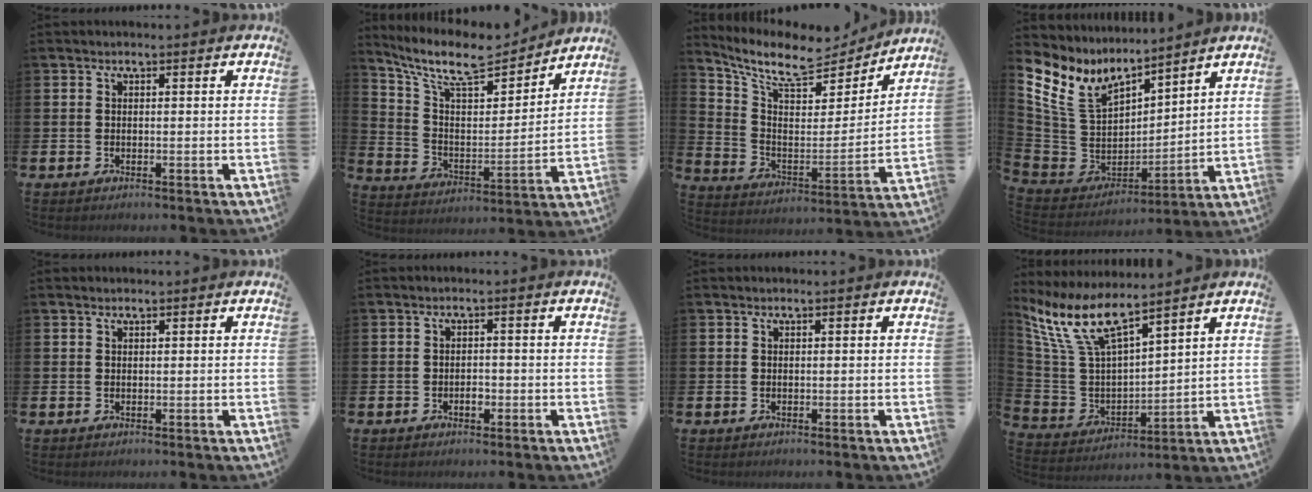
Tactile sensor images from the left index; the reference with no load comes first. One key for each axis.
{"total": 10.6, "fx": 8.9, "fy": 3.3, "fz": 4.6, "tx": -0.124, "ty": -0.055, "tz": 0.153}
{"total": 9.4, "fx": 7.9, "fy": 3.3, "fz": 3.9, "tx": -0.102, "ty": -0.057, "tz": 0.131}
{"total": 9.6, "fx": 7.9, "fy": 4.7, "fz": 2.8, "tx": -0.106, "ty": -0.052, "tz": 0.148}
{"total": 0.8, "fx": 0.8, "fy": 0.2, "fz": 0.1, "tx": 0.010, "ty": -0.003, "tz": 0.011}
{"total": 1.3, "fx": -0.5, "fy": 0.8, "fz": 0.9, "tx": -0.004, "ty": -0.004, "tz": -0.011}
{"total": 0.0}
{"total": 10.1, "fx": 8.0, "fy": 2.8, "fz": 5.5, "tx": -0.143, "ty": -0.039, "tz": 0.142}